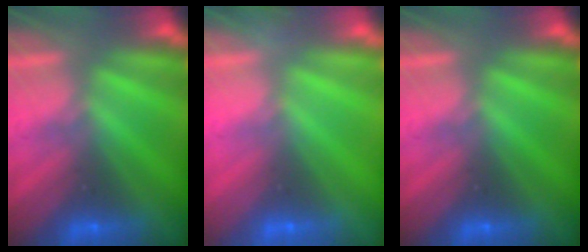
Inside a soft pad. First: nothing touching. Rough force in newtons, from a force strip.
{"total": 2.9}
{"total": 0.0}